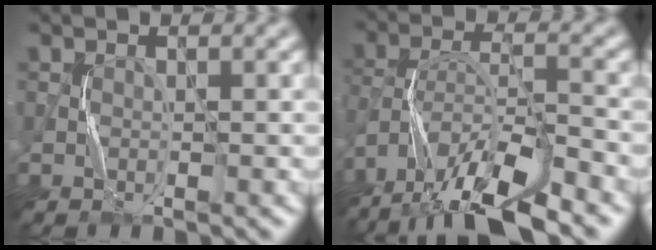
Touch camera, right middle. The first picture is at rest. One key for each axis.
{"total": 12.0, "fx": -9.4, "fy": 2.7, "fz": 6.9, "tx": -0.127, "ty": -0.011, "tz": -0.160}